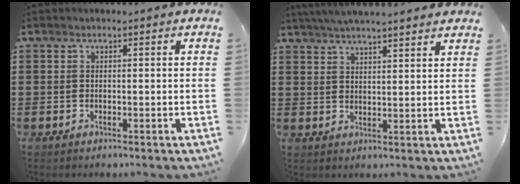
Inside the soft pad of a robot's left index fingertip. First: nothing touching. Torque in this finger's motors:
{"motor_torque": [1.37, -0.76, 1.05, 0.21]}